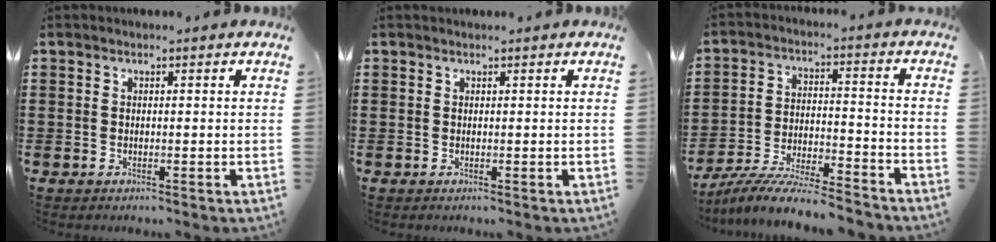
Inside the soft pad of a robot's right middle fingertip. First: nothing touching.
{"total": 0.0}
{"total": 8.4, "force": [-8.0, 0.3, 2.6], "torque": [-0.047, 0.007, -0.156]}